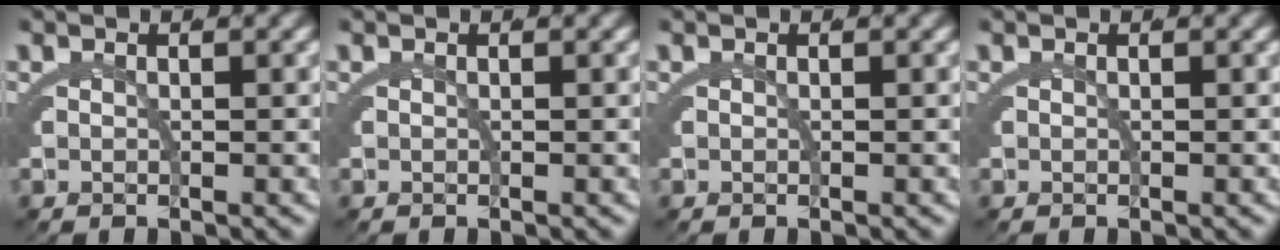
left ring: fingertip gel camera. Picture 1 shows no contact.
{"total": 0.0}
{"total": 0.0}
{"total": 0.0}